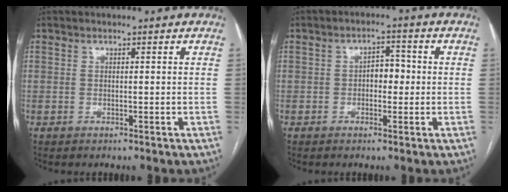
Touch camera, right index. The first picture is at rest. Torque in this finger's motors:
{"motor_torque": [0.75, -0.09, 0.21, 0.04]}